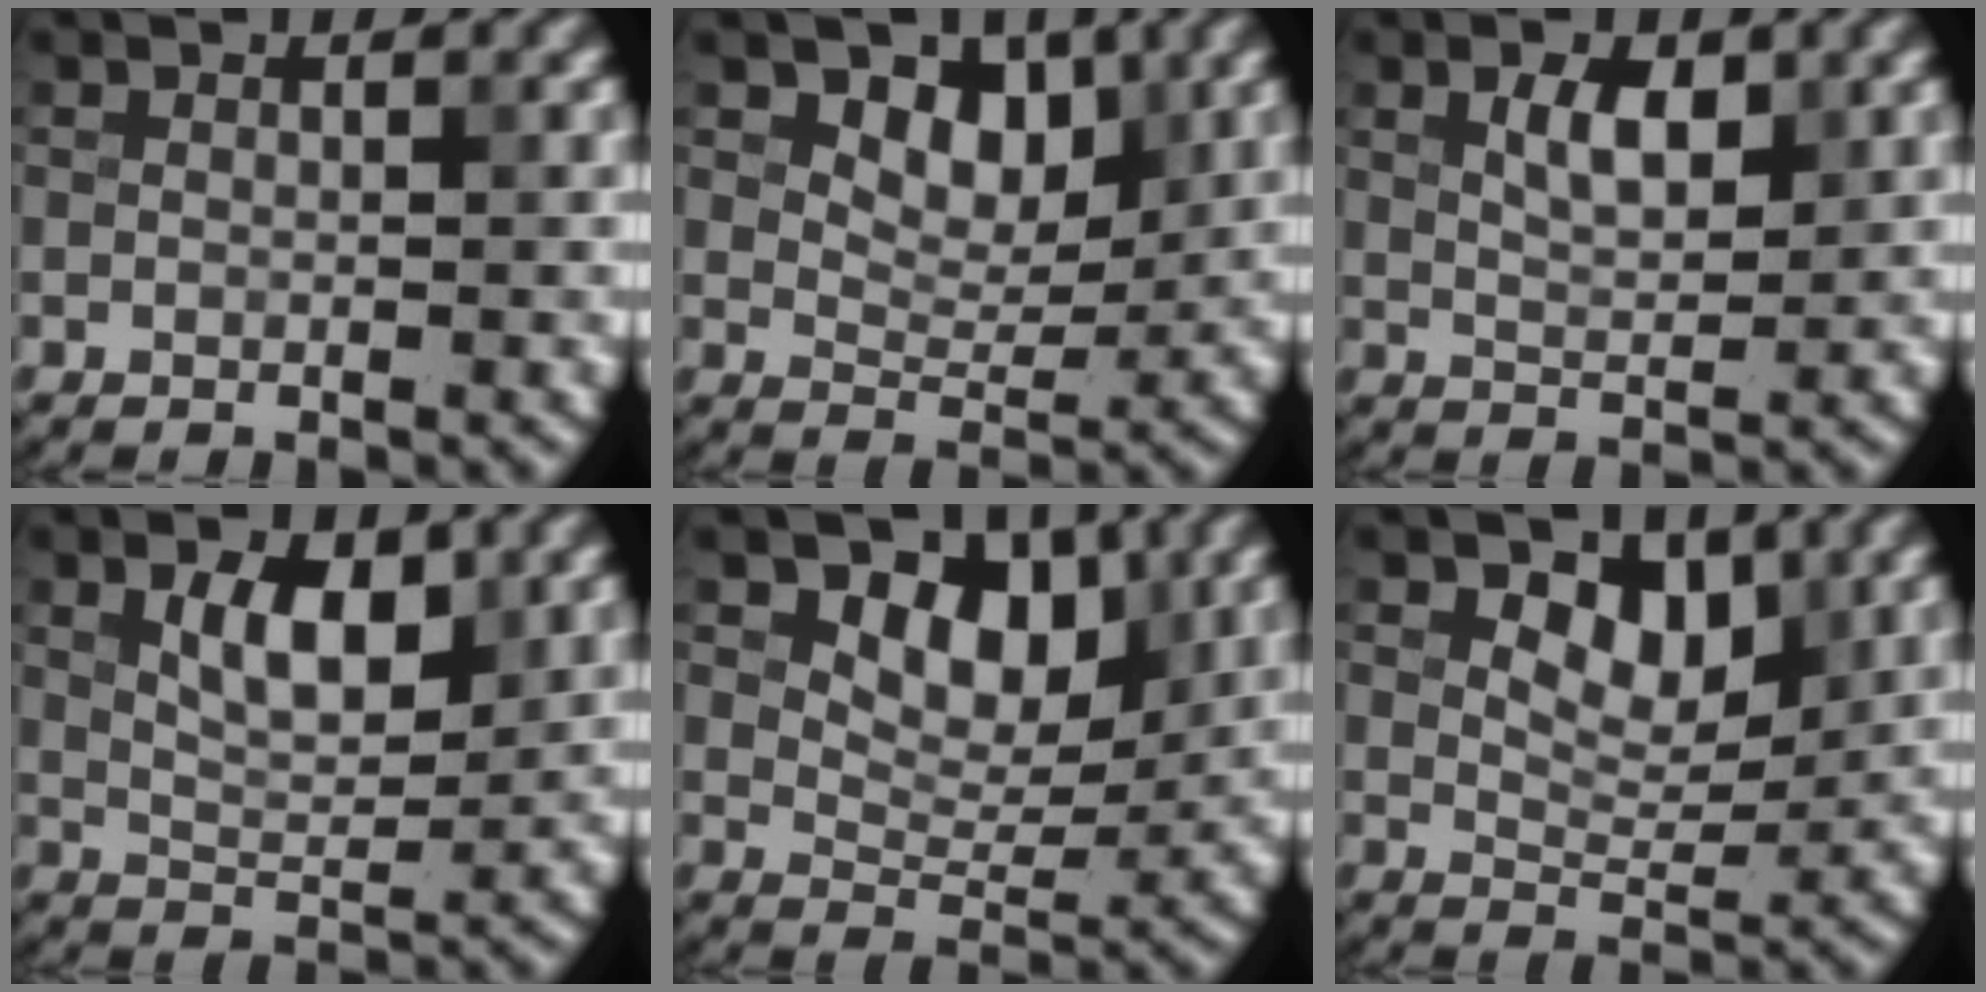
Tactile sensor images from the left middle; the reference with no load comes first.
{"total": 4.3, "force": [2.1, 2.8, 2.5], "torque": [-0.039, -0.009, 0.030]}
{"total": 2.9, "force": [1.3, 1.3, 2.2], "torque": [-0.044, 0.001, 0.025]}
{"total": 4.0, "force": [1.7, 1.8, 3.1], "torque": [-0.058, 0.000, 0.033]}
{"total": 5.4, "force": [2.5, 3.4, 3.4], "torque": [-0.046, -0.009, 0.030]}
{"total": 4.1, "force": [1.9, 2.4, 2.7], "torque": [-0.043, -0.003, 0.025]}